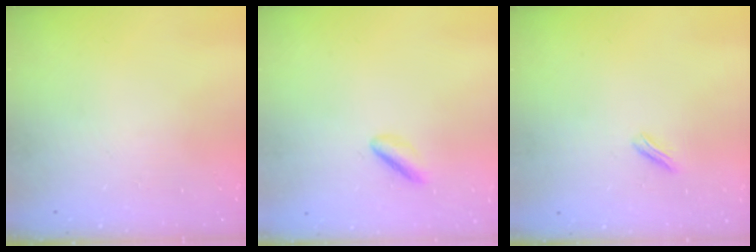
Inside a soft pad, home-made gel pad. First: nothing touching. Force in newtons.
{"total": 2.6, "press": 2.3, "slide": 1.2}
{"total": 2.3, "press": 2.2, "slide": 0.7}